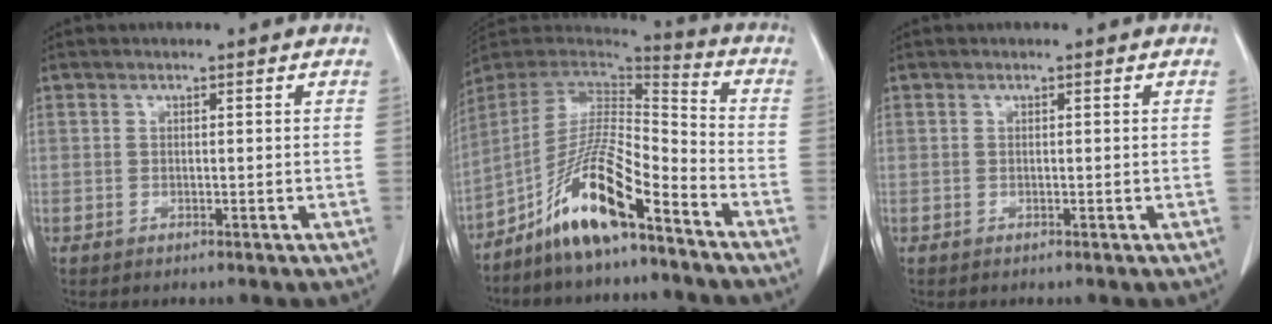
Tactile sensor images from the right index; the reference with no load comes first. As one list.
[{"total": 13.7, "force": [-8.9, 2.0, 10.2], "torque": [-0.191, 0.004, -0.164]}, {"total": 0.0}]